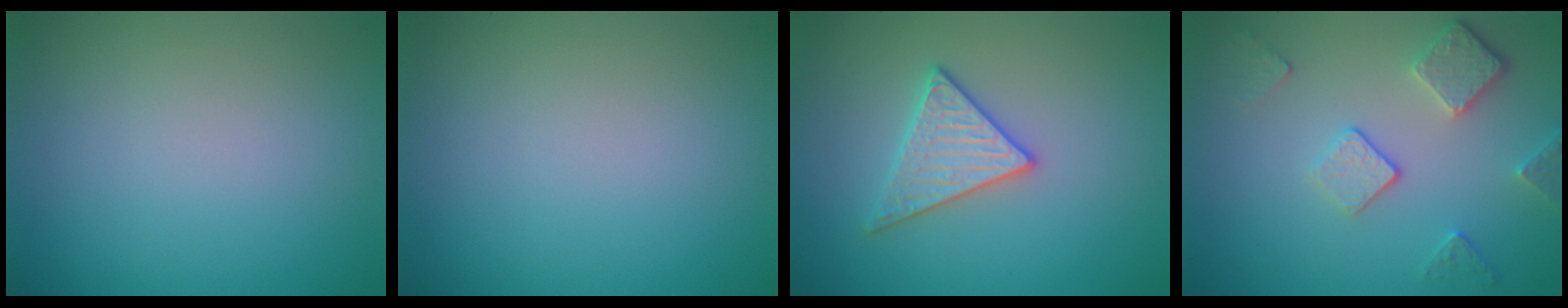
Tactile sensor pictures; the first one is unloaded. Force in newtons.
{"total": 0.0}
{"total": 3.0, "press": 3.0, "slide": 0.1}
{"total": 3.7, "press": 3.0, "slide": 2.2}